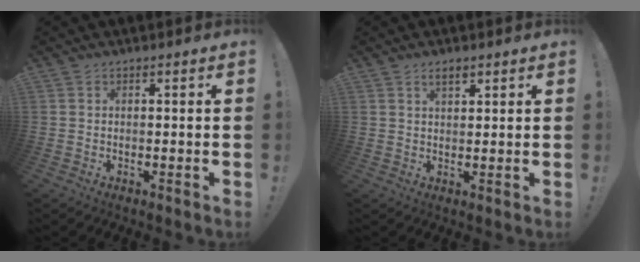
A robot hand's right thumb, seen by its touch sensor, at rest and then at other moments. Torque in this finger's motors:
{"motor_torque": [-0.10, 0.05, 0.31, 0.07, -0.09]}